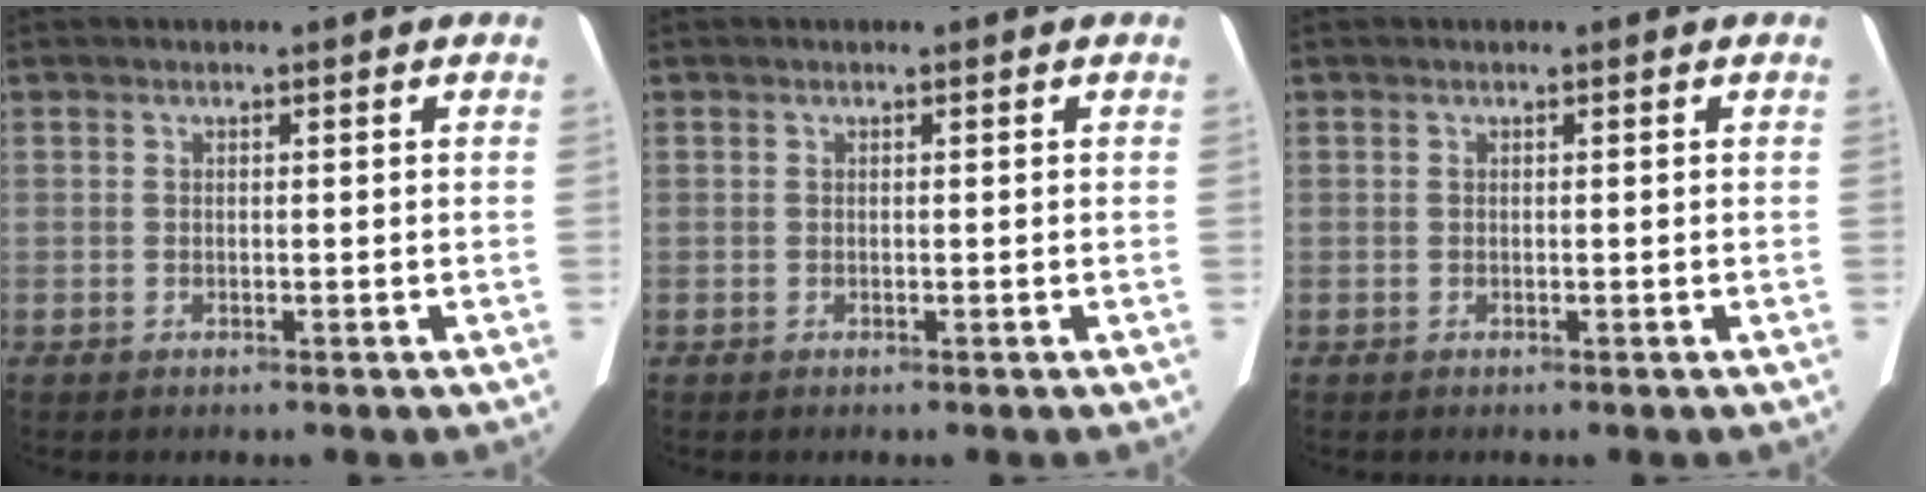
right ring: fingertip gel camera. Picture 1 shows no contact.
{"total": 0.0}
{"total": 0.0}